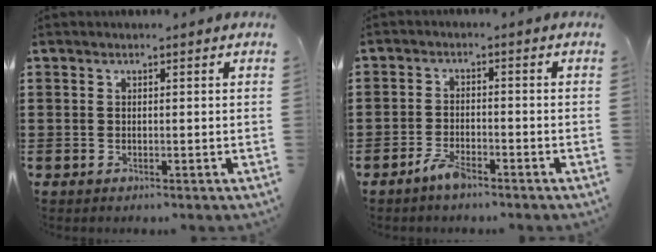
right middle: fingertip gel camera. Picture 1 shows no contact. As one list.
[{"total": 3.2, "force": [-2.6, 1.0, 1.4], "torque": [-0.032, 0.006, -0.053]}]